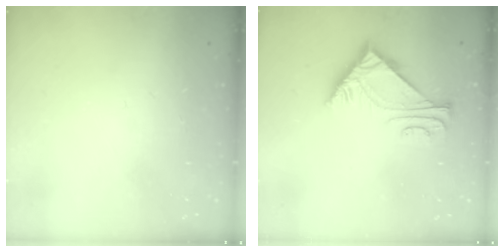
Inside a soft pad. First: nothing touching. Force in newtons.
{"total": 5.4, "press": 5.3, "slide": 1.0}